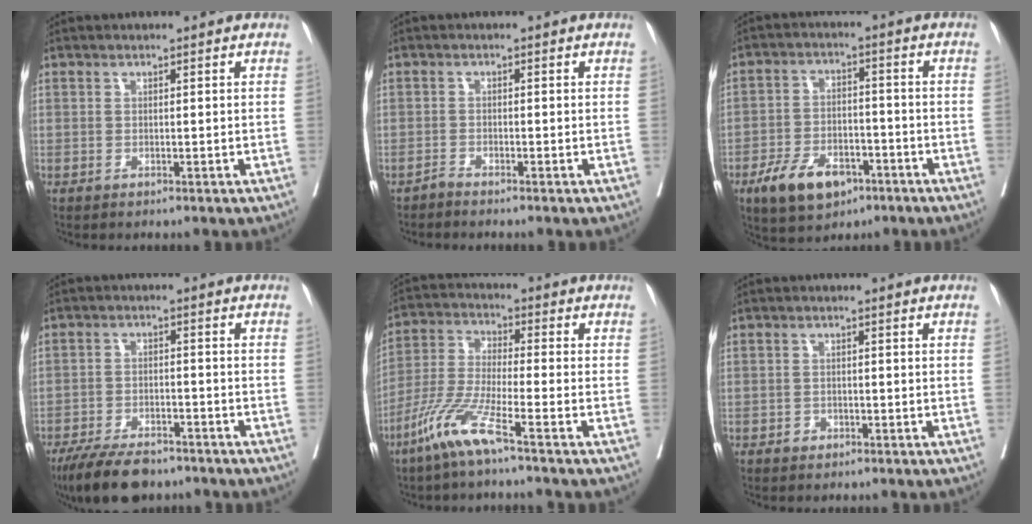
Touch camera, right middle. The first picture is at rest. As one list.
[{"total": 0.8, "force": [-0.8, -0.1, -0.2], "torque": [0.005, -0.002, -0.016]}, {"total": 9.3, "force": [-5.3, 5.0, 5.7], "torque": [-0.105, 0.000, -0.086]}, {"total": 9.6, "force": [-7.7, 3.4, 4.7], "torque": [-0.078, -0.012, -0.129]}, {"total": 8.6, "force": [-5.5, -0.4, 6.6], "torque": [-0.144, -0.021, -0.120]}, {"total": 1.0, "force": [-0.7, 0.8, 0.2], "torque": [-0.002, 0.003, -0.012]}]